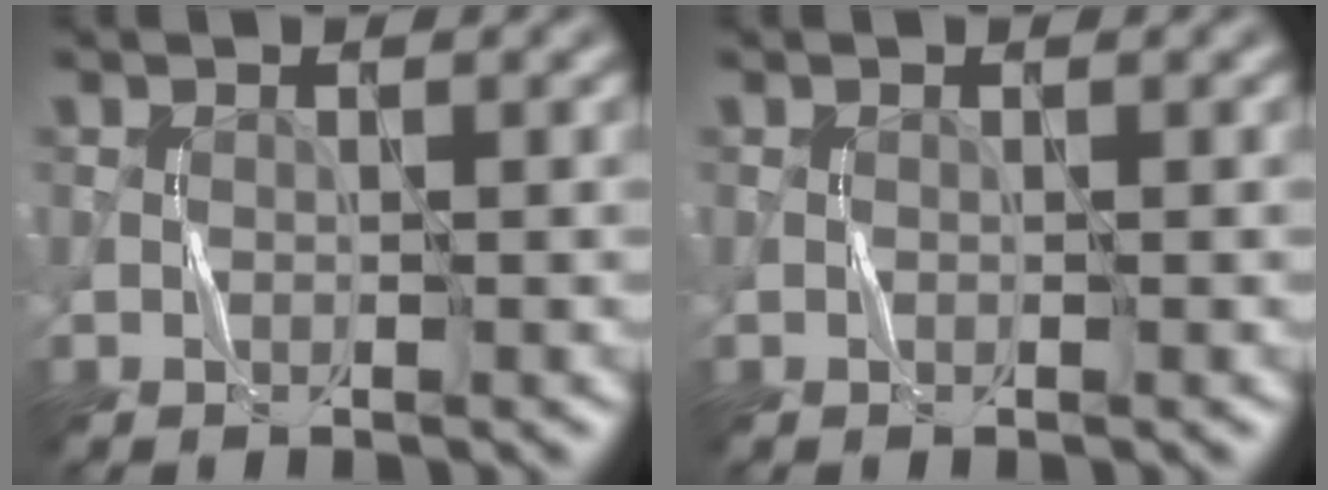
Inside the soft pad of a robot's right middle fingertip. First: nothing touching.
{"total": 0.0}